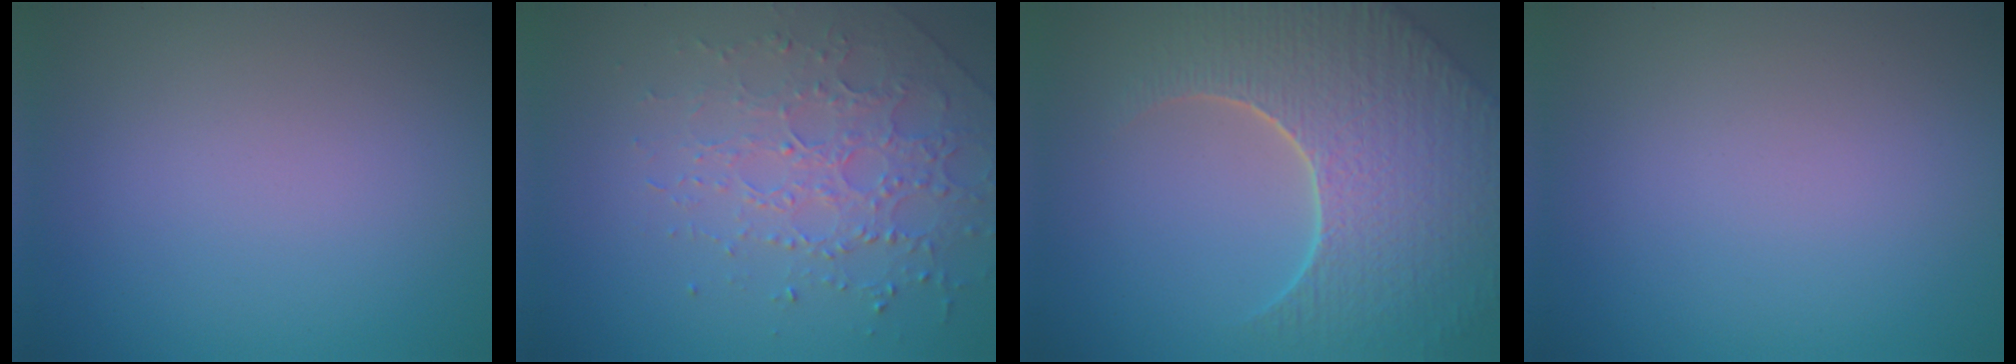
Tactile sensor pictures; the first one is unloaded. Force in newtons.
{"total": 3.0, "press": 2.8, "slide": 1.1}
{"total": 8.7, "press": 6.2, "slide": 6.1}
{"total": 0.0}